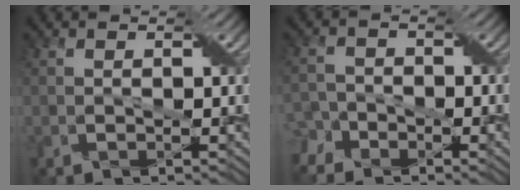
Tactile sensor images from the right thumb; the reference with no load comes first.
{"total": 4.1, "force": [-3.0, 2.3, 1.4], "torque": [-0.027, -0.003, -0.066]}